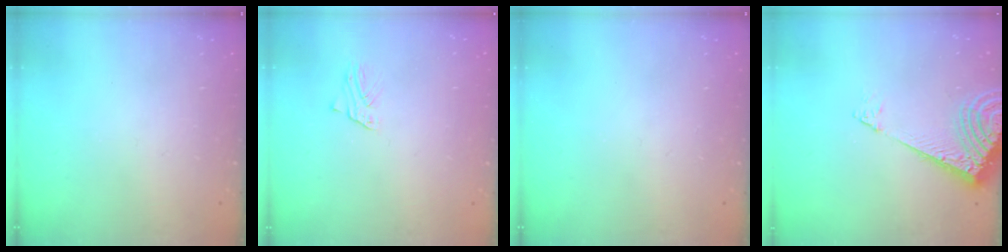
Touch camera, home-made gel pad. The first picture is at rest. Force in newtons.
{"total": 1.5, "press": 1.5, "slide": 0.1}
{"total": 0.0}
{"total": 9.4, "press": 9.3, "slide": 1.2}